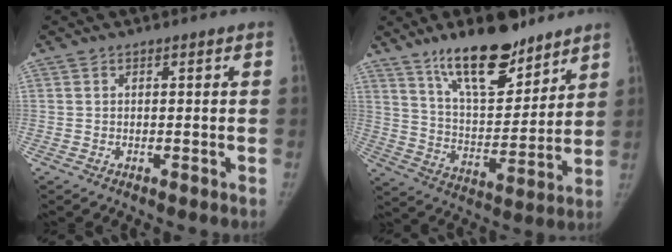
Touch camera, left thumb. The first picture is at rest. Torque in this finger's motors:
{"motor_torque": [1.11, -0.41, 1.32, -1.44, 0.31]}